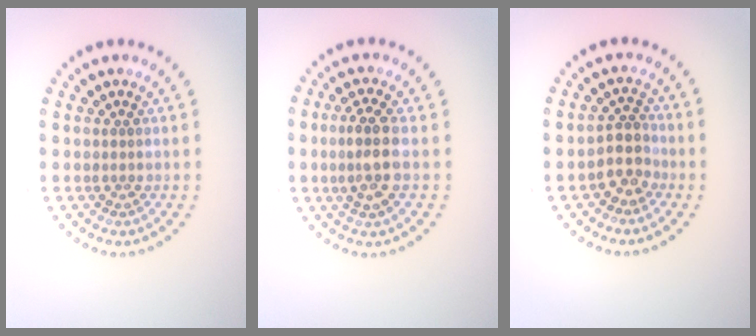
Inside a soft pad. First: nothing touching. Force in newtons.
{"total": 3.1, "press": 2.9, "slide": 1.2}
{"total": 2.7, "press": 2.2, "slide": 1.5}